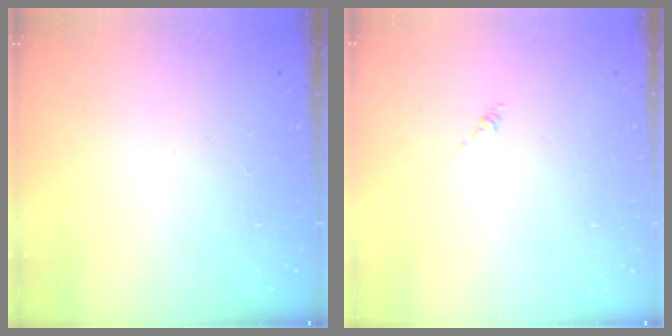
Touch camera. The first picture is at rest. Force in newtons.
{"total": 0.0}